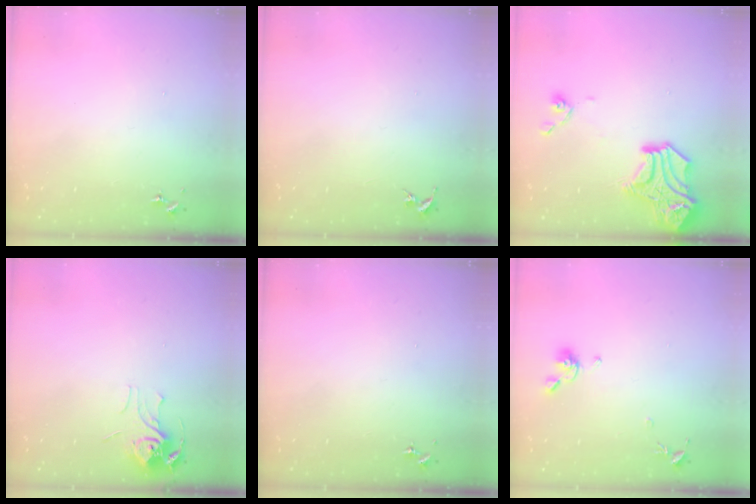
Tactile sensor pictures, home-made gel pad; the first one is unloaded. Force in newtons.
{"total": 0.0}
{"total": 17.1, "press": 17.0, "slide": 1.5}
{"total": 7.8, "press": 7.7, "slide": 0.7}
{"total": 0.0}
{"total": 8.6, "press": 8.5, "slide": 1.1}